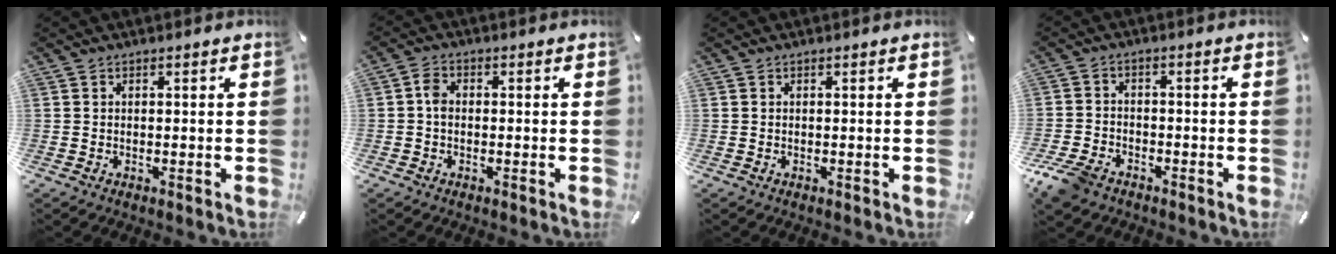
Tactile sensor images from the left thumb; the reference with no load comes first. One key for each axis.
{"total": 3.0, "fx": -0.3, "fy": 2.0, "fz": 2.1, "tx": -0.039, "ty": 0.006, "tz": -0.004}
{"total": 0.0}
{"total": 6.3, "fx": -4.6, "fy": 3.6, "fz": 2.4, "tx": -0.064, "ty": 0.017, "tz": -0.092}